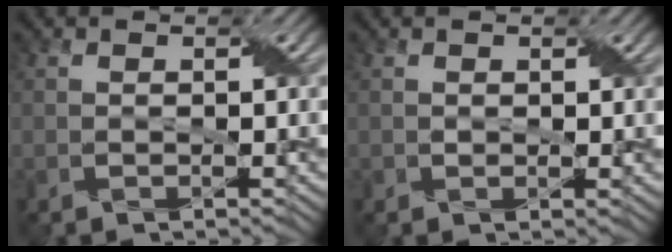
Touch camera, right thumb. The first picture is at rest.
{"total": 1.1, "force": [0.6, 0.8, 0.6], "torque": [-0.012, -0.001, 0.015]}